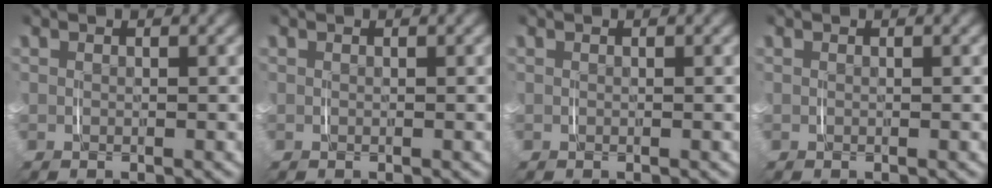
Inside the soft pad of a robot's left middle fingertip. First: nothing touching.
{"total": 0.0}
{"total": 0.0}
{"total": 0.0}